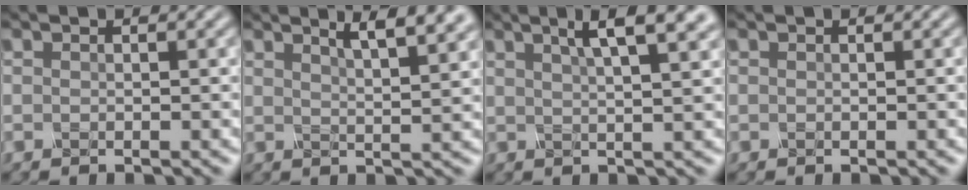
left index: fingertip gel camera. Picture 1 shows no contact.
{"total": 6.5, "force": [4.2, 2.0, 4.5], "torque": [-0.033, 0.028, 0.030]}
{"total": 6.9, "force": [3.7, 2.0, 5.4], "torque": [-0.055, 0.030, 0.032]}
{"total": 0.0}